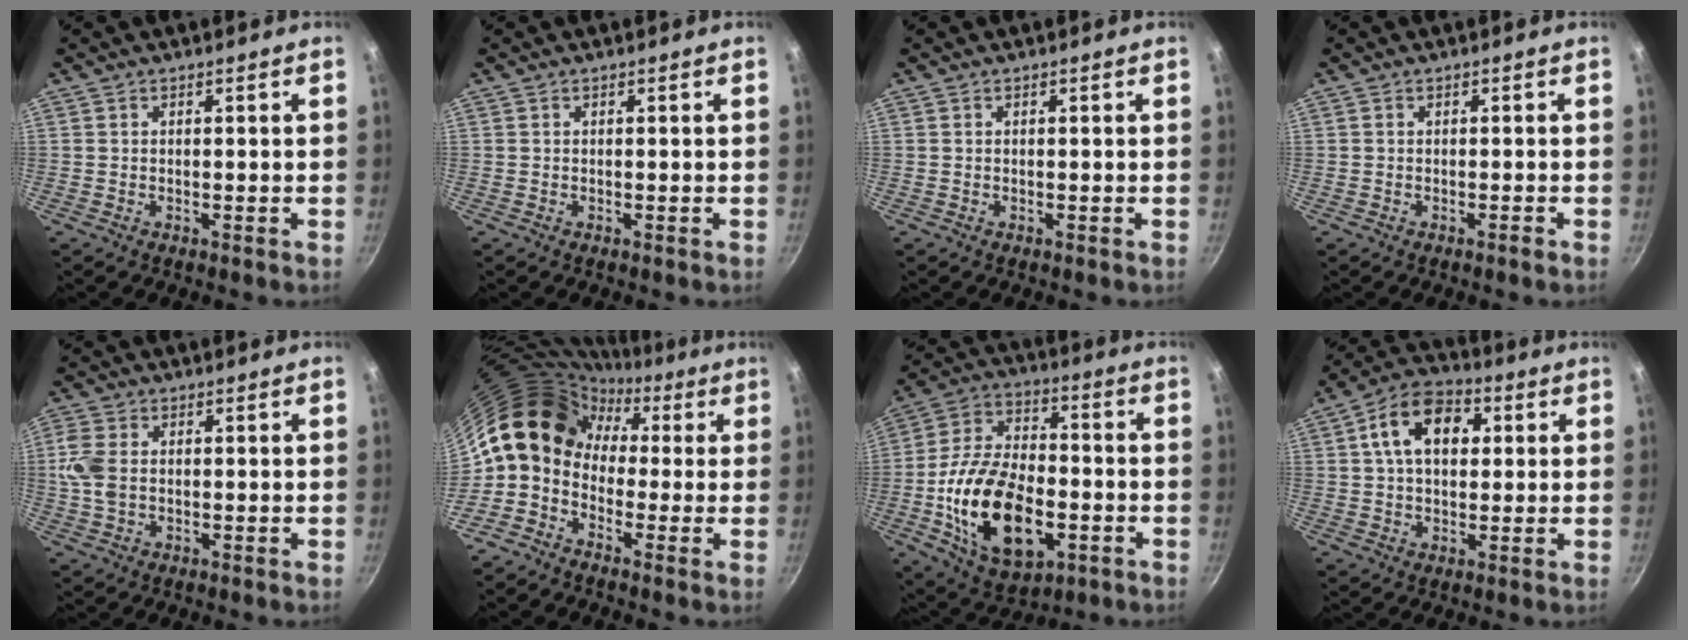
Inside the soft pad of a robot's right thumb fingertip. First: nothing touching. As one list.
[{"total": 0.0}, {"total": 0.0}, {"total": 0.8, "force": [-0.5, 0.1, 0.5], "torque": [-0.014, 0.007, -0.010]}, {"total": 6.1, "force": [0.3, 4.1, 4.4], "torque": [-0.099, 0.005, 0.003]}, {"total": 13.2, "force": [0.3, 10.7, 7.8], "torque": [-0.108, 0.047, -0.021]}, {"total": 22.6, "force": [-5.4, 13.2, 17.6], "torque": [-0.305, 0.027, -0.087]}, {"total": 12.7, "force": [3.0, 8.5, 9.0], "torque": [-0.120, 0.018, 0.035]}]